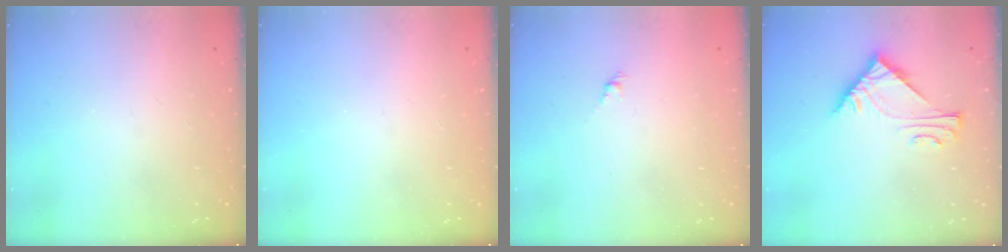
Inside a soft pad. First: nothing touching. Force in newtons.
{"total": 0.0}
{"total": 1.9, "press": 1.8, "slide": 0.7}
{"total": 6.3, "press": 6.2, "slide": 0.8}